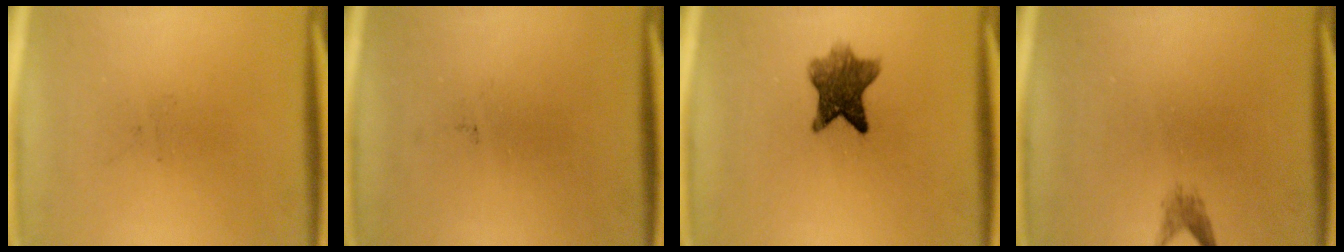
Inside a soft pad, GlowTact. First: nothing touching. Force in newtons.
{"total": 0.0}
{"total": 7.2}
{"total": 1.4}